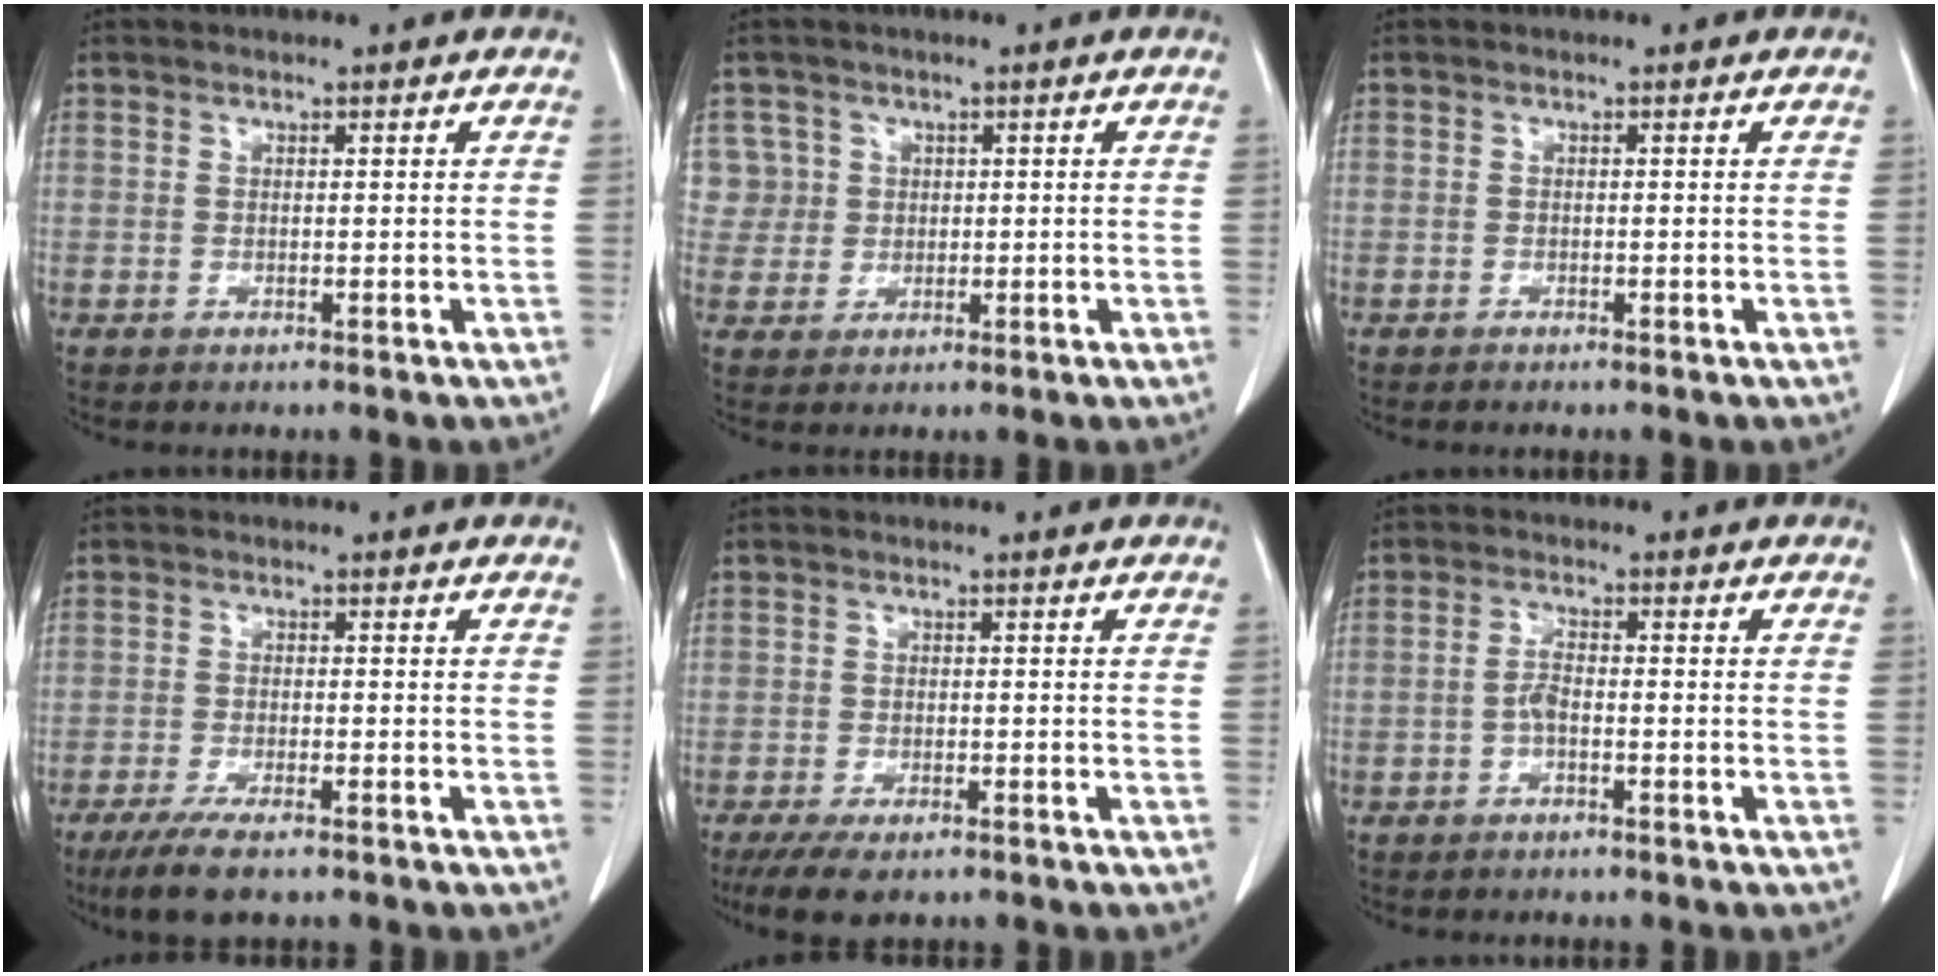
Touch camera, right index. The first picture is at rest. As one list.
[{"total": 4.6, "force": [1.4, 4.3, -0.4], "torque": [0.027, 0.010, 0.029]}, {"total": 0.0}, {"total": 5.9, "force": [-4.2, 1.0, 4.0], "torque": [-0.074, -0.015, -0.069]}, {"total": 5.0, "force": [-3.5, 1.9, 3.0], "torque": [-0.054, -0.011, -0.057]}, {"total": 2.2, "force": [-0.8, 0.6, 1.9], "torque": [-0.039, 0.003, -0.016]}]